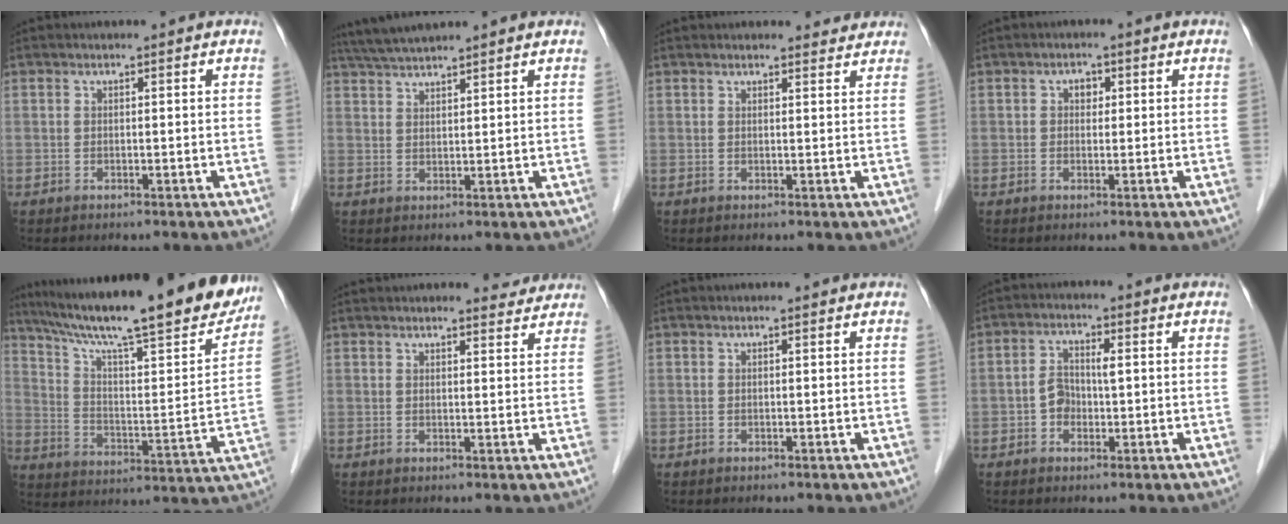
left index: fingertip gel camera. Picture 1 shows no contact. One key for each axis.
{"total": 5.9, "fx": 5.4, "fy": -0.4, "fz": 2.3, "tx": -0.048, "ty": 0.029, "tz": 0.101}
{"total": 4.4, "fx": 4.2, "fy": 1.0, "fz": 0.6, "tx": -0.004, "ty": 0.013, "tz": 0.044}
{"total": 1.6, "fx": 0.4, "fy": 1.2, "fz": 1.0, "tx": -0.013, "ty": 0.005, "tz": 0.003}
{"total": 26.8, "fx": 22.5, "fy": 2.7, "fz": 14.3, "tx": -0.236, "ty": -0.027, "tz": 0.322}
{"total": 5.8, "fx": 5.5, "fy": 1.0, "fz": 1.2, "tx": -0.012, "ty": 0.016, "tz": 0.061}
{"total": 0.5, "fx": 0.5, "fy": 0.0, "fz": 0.2, "tx": -0.009, "ty": 0.009, "tz": 0.008}
{"total": 3.7, "fx": -0.2, "fy": 2.2, "fz": 3.0, "tx": -0.062, "ty": 0.017, "tz": -0.002}